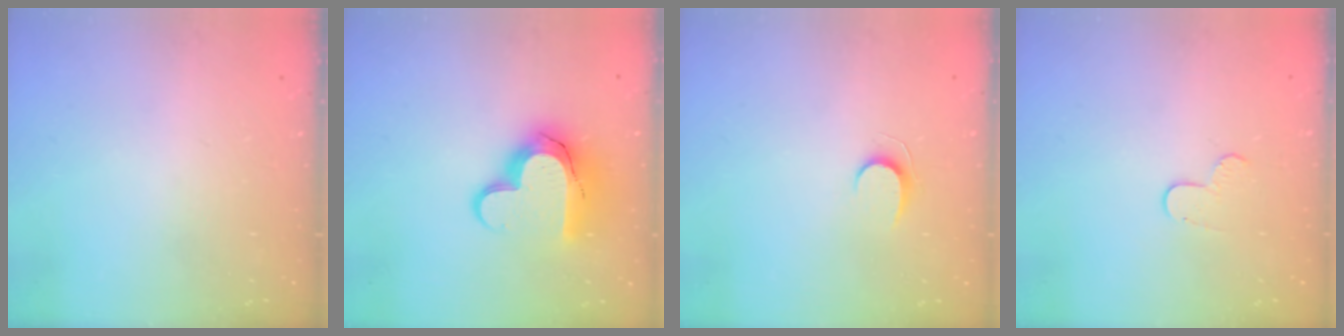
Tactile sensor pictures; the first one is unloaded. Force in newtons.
{"total": 15.2, "press": 15.1, "slide": 1.1}
{"total": 5.6, "press": 5.6, "slide": 0.5}
{"total": 5.7, "press": 5.7, "slide": 0.5}